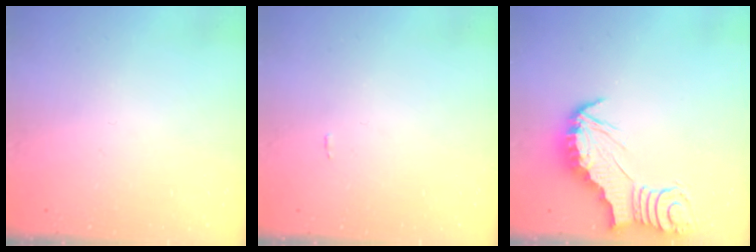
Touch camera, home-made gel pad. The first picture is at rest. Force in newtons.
{"total": 0.7, "press": 0.7, "slide": 0.0}
{"total": 2.8, "press": 2.8, "slide": 0.3}